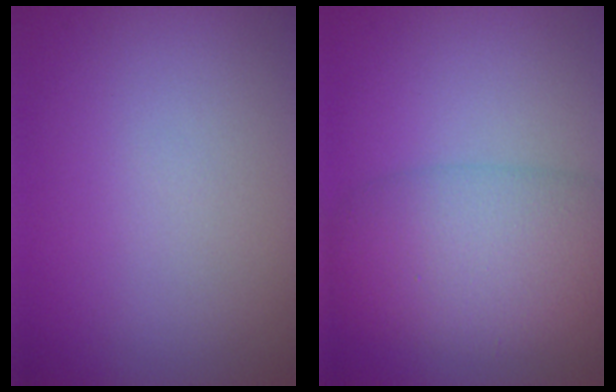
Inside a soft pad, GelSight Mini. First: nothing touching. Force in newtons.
{"total": 7.6, "press": 7.6, "slide": 0.2}